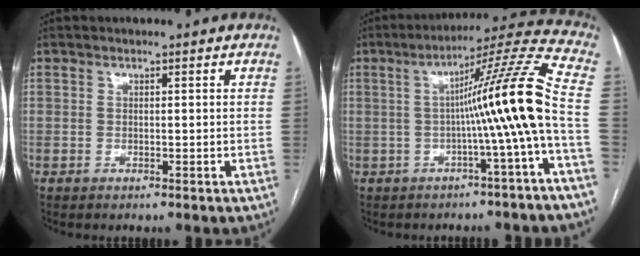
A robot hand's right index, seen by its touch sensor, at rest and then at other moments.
{"total": 13.2, "force": [-1.8, -2.5, 12.8], "torque": [-0.175, 0.018, -0.033]}